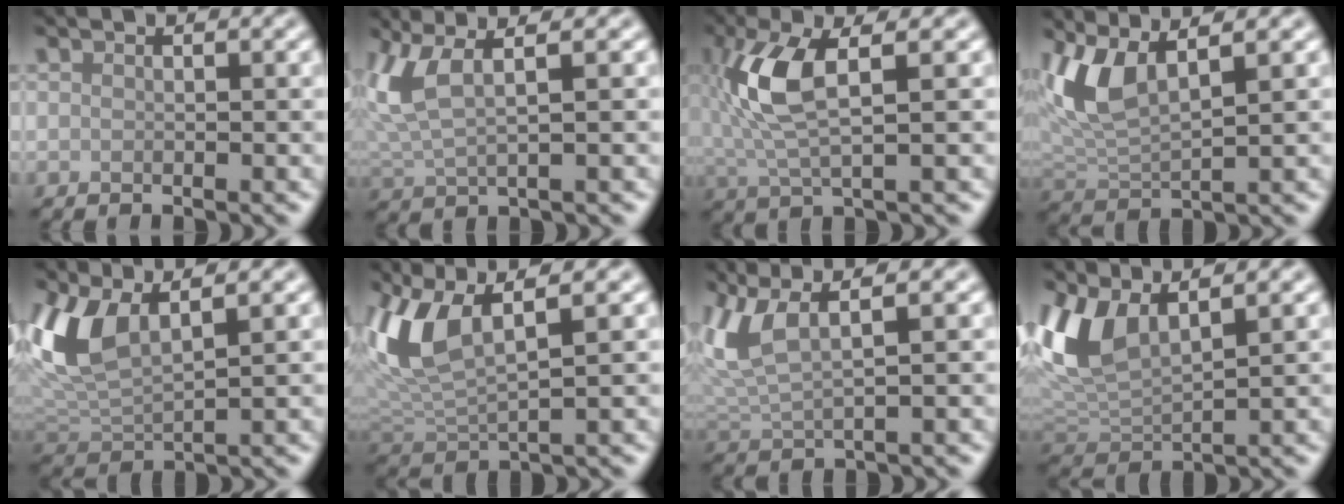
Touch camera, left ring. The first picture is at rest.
{"total": 4.6, "force": [2.3, 1.2, 3.8], "torque": [-0.097, 0.006, 0.049]}
{"total": 5.9, "force": [1.2, 1.9, 5.5], "torque": [-0.133, 0.004, 0.022]}
{"total": 4.9, "force": [2.5, 1.5, 3.9], "torque": [-0.096, 0.000, 0.052]}
{"total": 5.7, "force": [2.6, 2.4, 4.4], "torque": [-0.111, -0.003, 0.054]}
{"total": 6.8, "force": [3.0, 2.2, 5.6], "torque": [-0.132, 0.005, 0.060]}
{"total": 4.9, "force": [2.9, 1.2, 3.8], "torque": [-0.097, 0.009, 0.060]}
{"total": 6.0, "force": [2.9, 2.7, 4.5], "torque": [-0.114, -0.002, 0.060]}